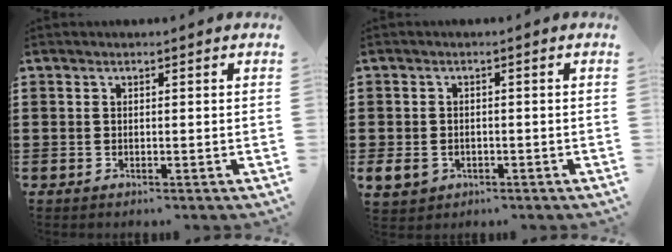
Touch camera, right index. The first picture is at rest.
{"total": 2.3, "force": [-0.9, 1.9, 1.0], "torque": [-0.038, -0.004, -0.022]}